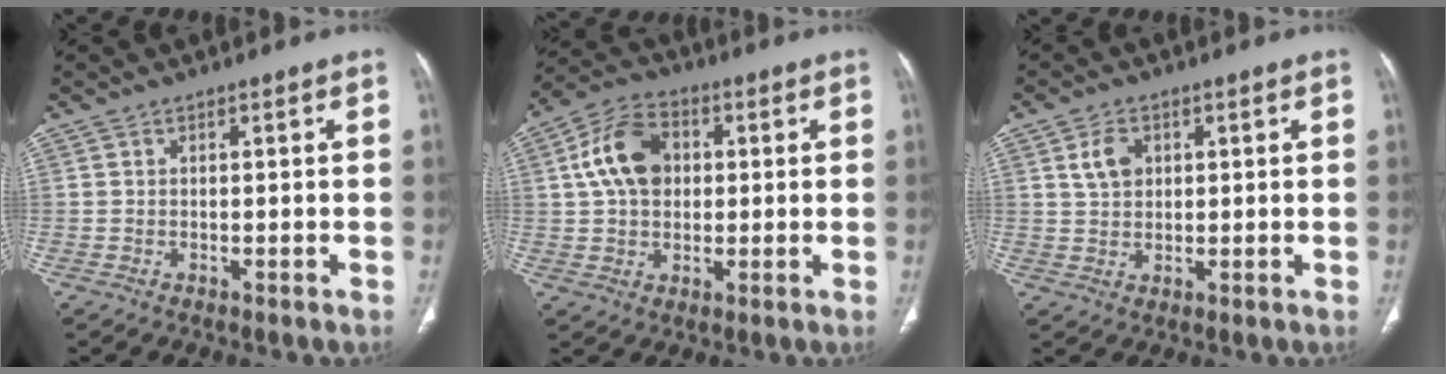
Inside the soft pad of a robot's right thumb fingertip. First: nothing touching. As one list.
[{"total": 11.3, "force": [2.0, 8.1, 7.5], "torque": [-0.121, 0.015, 0.029]}, {"total": 4.6, "force": [1.7, 3.3, 2.7], "torque": [-0.038, -0.003, 0.035]}]